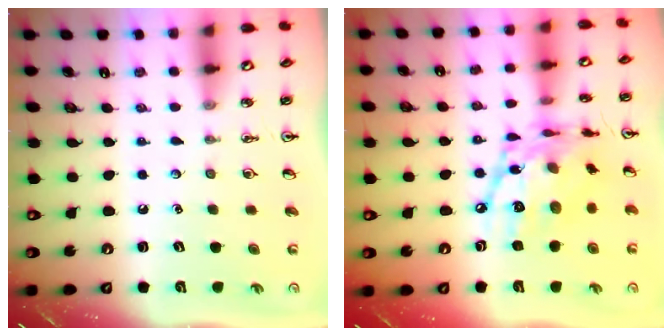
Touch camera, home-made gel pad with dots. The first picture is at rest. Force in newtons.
{"total": 18.5, "press": 18.4, "slide": 1.7}